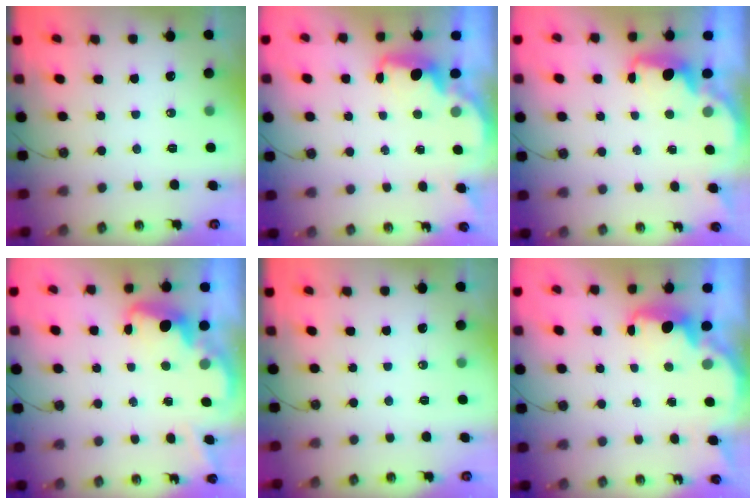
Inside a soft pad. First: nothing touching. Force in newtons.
{"total": 1.7, "press": 1.6, "slide": 0.5}
{"total": 1.7, "press": 1.6, "slide": 0.5}
{"total": 2.8, "press": 2.7, "slide": 0.8}
{"total": 0.0}
{"total": 2.3, "press": 2.3, "slide": 0.4}